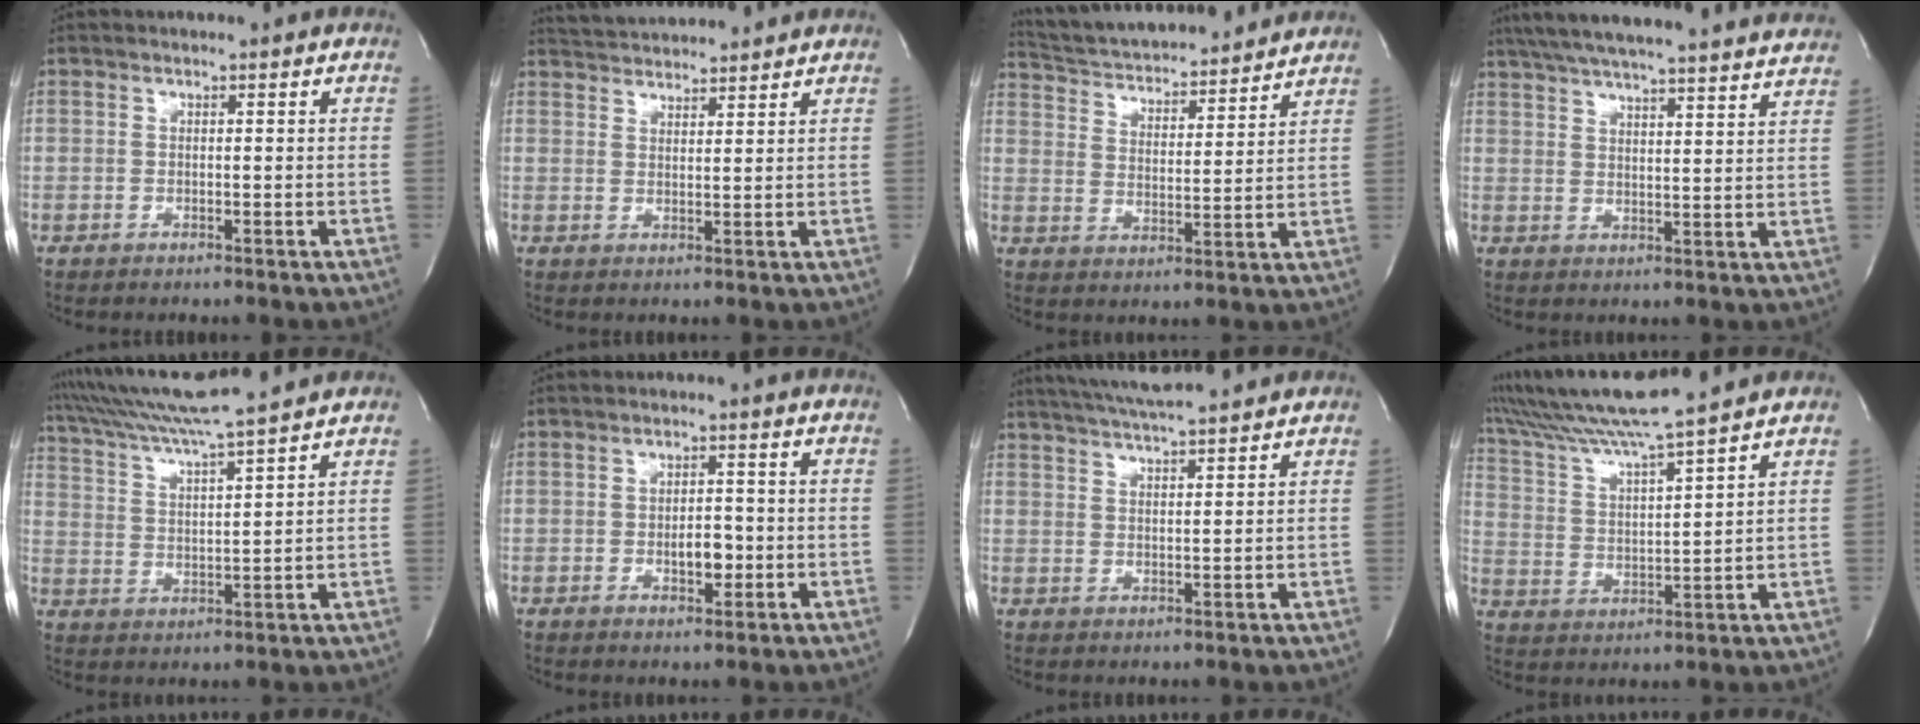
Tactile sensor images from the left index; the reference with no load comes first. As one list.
[{"total": 8.3, "force": [8.1, 0.7, 1.8], "torque": [-0.039, 0.028, 0.126]}, {"total": 18.0, "force": [16.9, 2.7, 5.7], "torque": [-0.097, 0.020, 0.256]}, {"total": 28.4, "force": [25.7, 2.3, 12.0], "torque": [-0.208, -0.006, 0.332]}, {"total": 12.7, "force": [11.4, -1.5, 5.3], "torque": [-0.111, 0.014, 0.195]}, {"total": 3.5, "force": [-1.0, 1.6, 2.9], "torque": [-0.045, -0.001, -0.011]}, {"total": 10.8, "force": [9.7, 0.5, 4.8], "torque": [-0.091, 0.020, 0.145]}, {"total": 14.9, "force": [13.0, -1.2, 7.1], "torque": [-0.146, 0.010, 0.225]}]